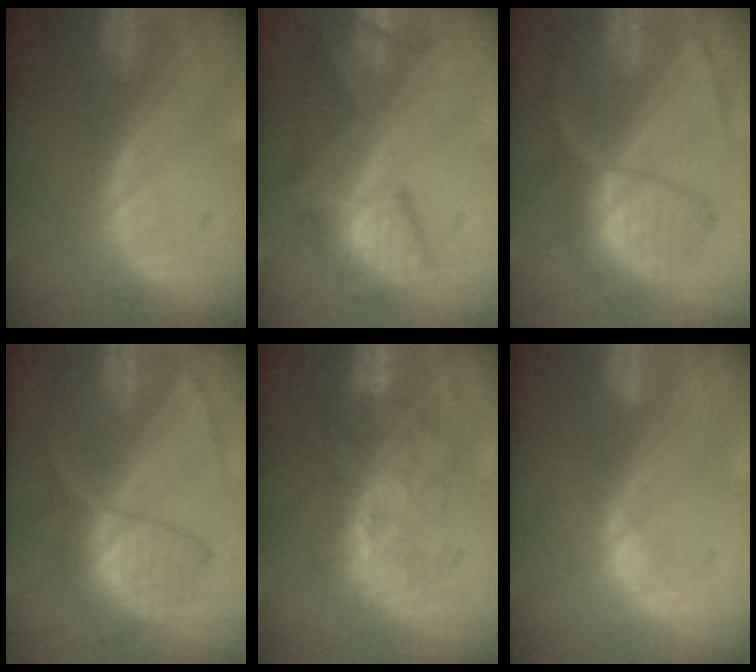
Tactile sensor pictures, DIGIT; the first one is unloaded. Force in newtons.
{"total": 10.0, "press": 8.6, "slide": 5.1}
{"total": 7.2, "press": 7.0, "slide": 1.8}
{"total": 6.4, "press": 6.4, "slide": 0.7}
{"total": 10.0, "press": 8.4, "slide": 5.3}
{"total": 1.9, "press": 1.7, "slide": 0.9}